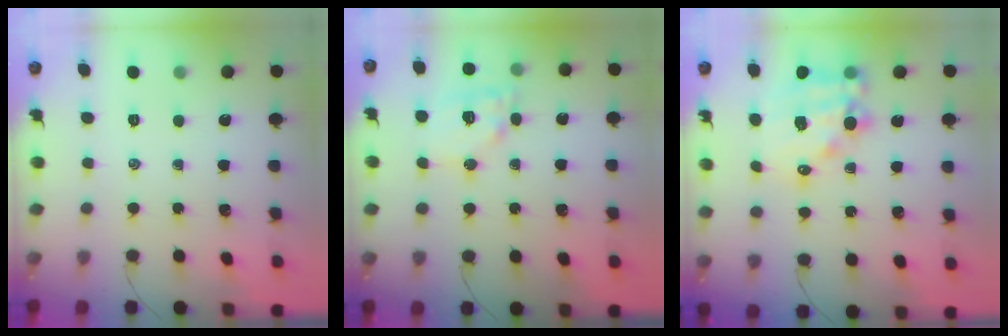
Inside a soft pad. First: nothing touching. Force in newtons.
{"total": 12.0, "press": 11.8, "slide": 2.5}
{"total": 13.2, "press": 12.9, "slide": 3.1}